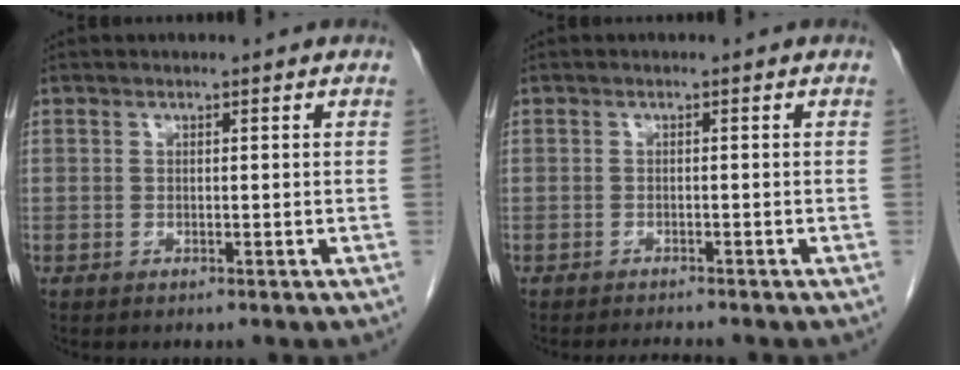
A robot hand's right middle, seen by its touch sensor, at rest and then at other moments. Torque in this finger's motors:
{"motor_torque": [0.05, -0.03, 0.00, 0.01]}